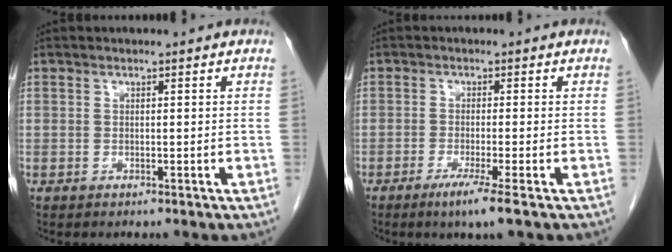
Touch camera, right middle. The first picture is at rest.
{"total": 4.1, "force": [-2.4, -0.6, 3.2], "torque": [-0.059, -0.015, -0.046]}